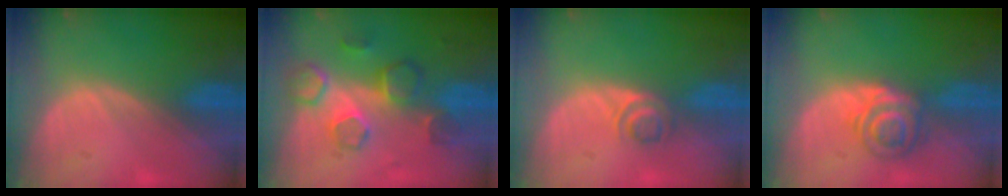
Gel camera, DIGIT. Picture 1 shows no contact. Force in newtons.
{"total": 8.6, "press": 7.5, "slide": 4.2}
{"total": 2.8, "press": 2.7, "slide": 1.0}
{"total": 6.0, "press": 5.5, "slide": 2.2}